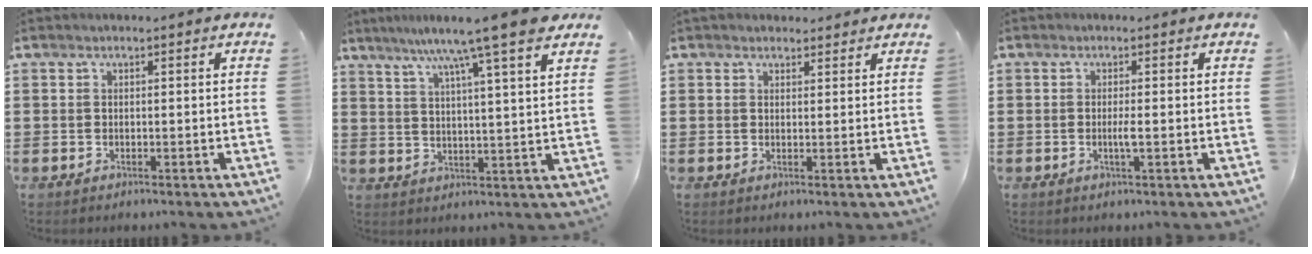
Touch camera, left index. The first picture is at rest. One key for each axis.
{"total": 9.9, "fx": 7.6, "fy": -0.8, "fz": 6.3, "tx": -0.127, "ty": -0.026, "tz": 0.122}
{"total": 1.9, "fx": 1.6, "fy": 0.8, "fz": 0.1, "tx": -0.006, "ty": 0.005, "tz": 0.032}
{"total": 1.7, "fx": -0.3, "fy": 0.0, "fz": 1.7, "tx": -0.032, "ty": -0.002, "tz": -0.006}